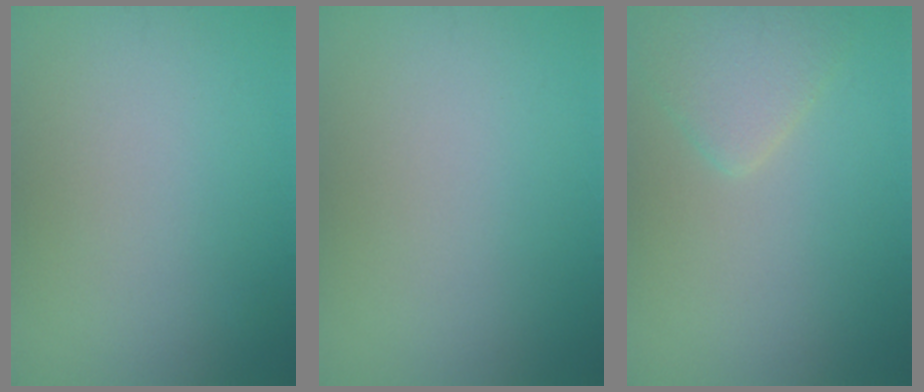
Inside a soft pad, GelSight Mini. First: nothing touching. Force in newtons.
{"total": 0.0}
{"total": 2.6, "press": 2.6, "slide": 0.2}